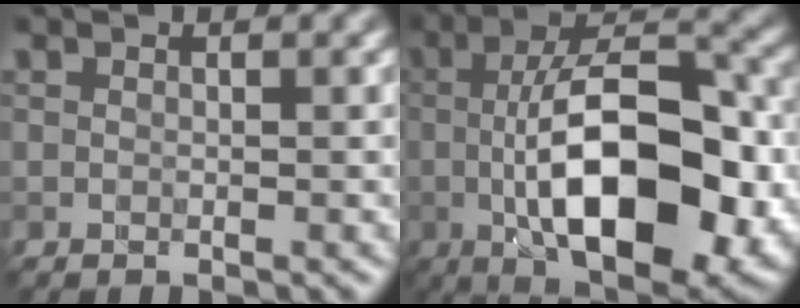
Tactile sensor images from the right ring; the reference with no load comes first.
{"total": 13.8, "force": [-2.5, 5.8, 12.3], "torque": [-0.187, -0.002, -0.046]}